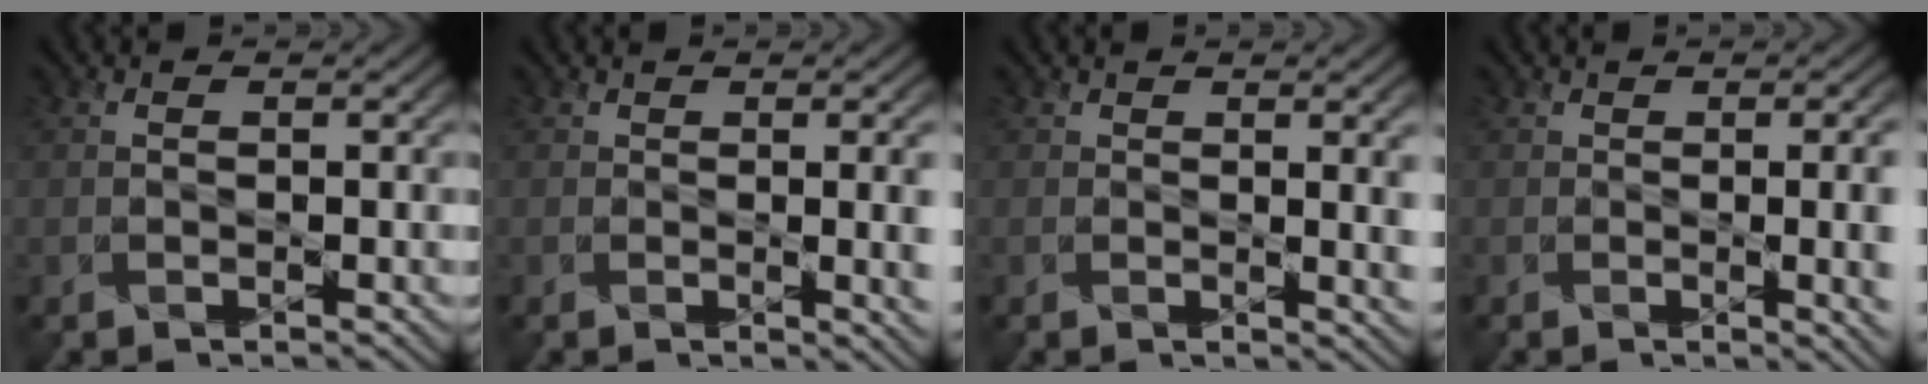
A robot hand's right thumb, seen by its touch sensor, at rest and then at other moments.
{"total": 6.0, "force": [-0.4, 2.6, 5.3], "torque": [-0.041, -0.002, 0.004]}
{"total": 4.4, "force": [0.2, 1.8, 4.1], "torque": [-0.035, -0.001, 0.010]}
{"total": 8.3, "force": [-0.7, 3.9, 7.3], "torque": [-0.060, -0.004, 0.004]}